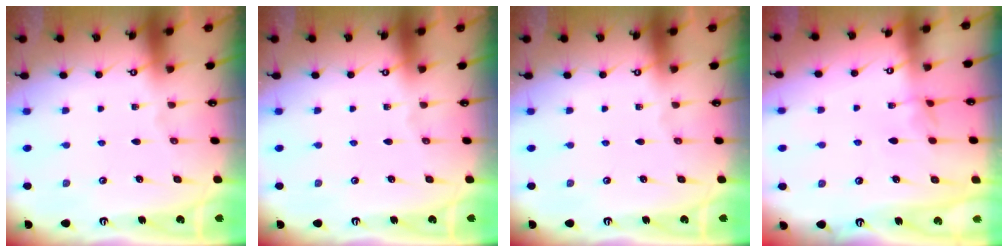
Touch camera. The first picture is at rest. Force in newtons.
{"total": 0.0}
{"total": 0.0}
{"total": 1.1, "press": 0.9, "slide": 0.5}